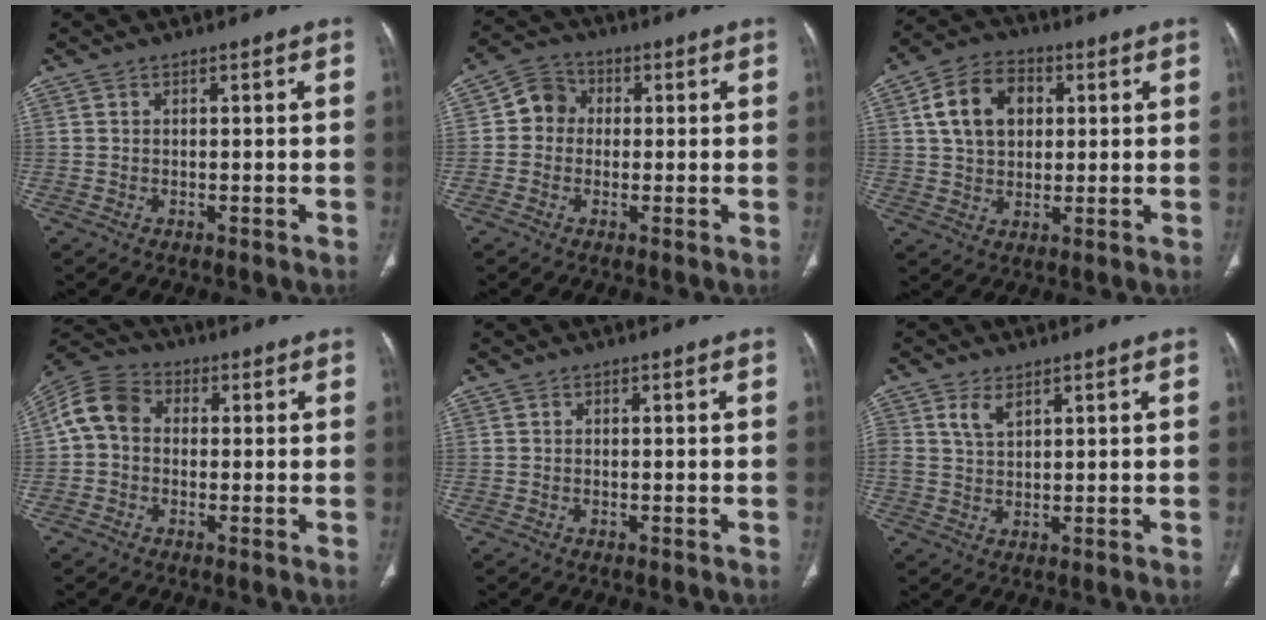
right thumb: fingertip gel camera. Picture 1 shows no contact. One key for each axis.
{"total": 5.9, "fx": 0.2, "fy": 5.3, "fz": 2.5, "tx": -0.021, "ty": 0.015, "tz": -0.009}
{"total": 11.4, "fx": 2.8, "fy": 8.2, "fz": 7.3, "tx": -0.105, "ty": 0.006, "tz": 0.045}
{"total": 8.4, "fx": 0.3, "fy": 6.6, "fz": 5.2, "tx": -0.096, "ty": 0.027, "tz": -0.009}
{"total": 0.0}
{"total": 3.5, "fx": 2.0, "fy": 1.8, "fz": 2.2, "tx": -0.041, "ty": -0.007, "tz": 0.045}